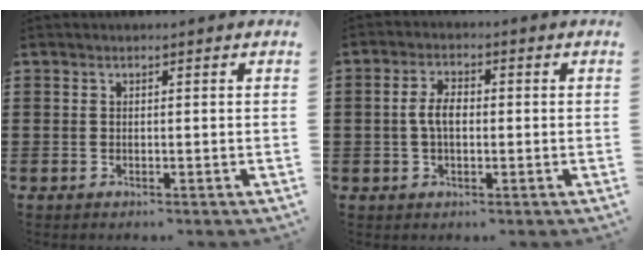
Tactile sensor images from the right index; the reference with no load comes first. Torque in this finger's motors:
{"motor_torque": [0.21, -0.19, 0.11, 0.10]}